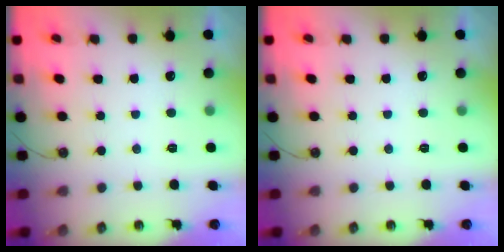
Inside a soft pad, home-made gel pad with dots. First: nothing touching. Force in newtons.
{"total": 0.0}